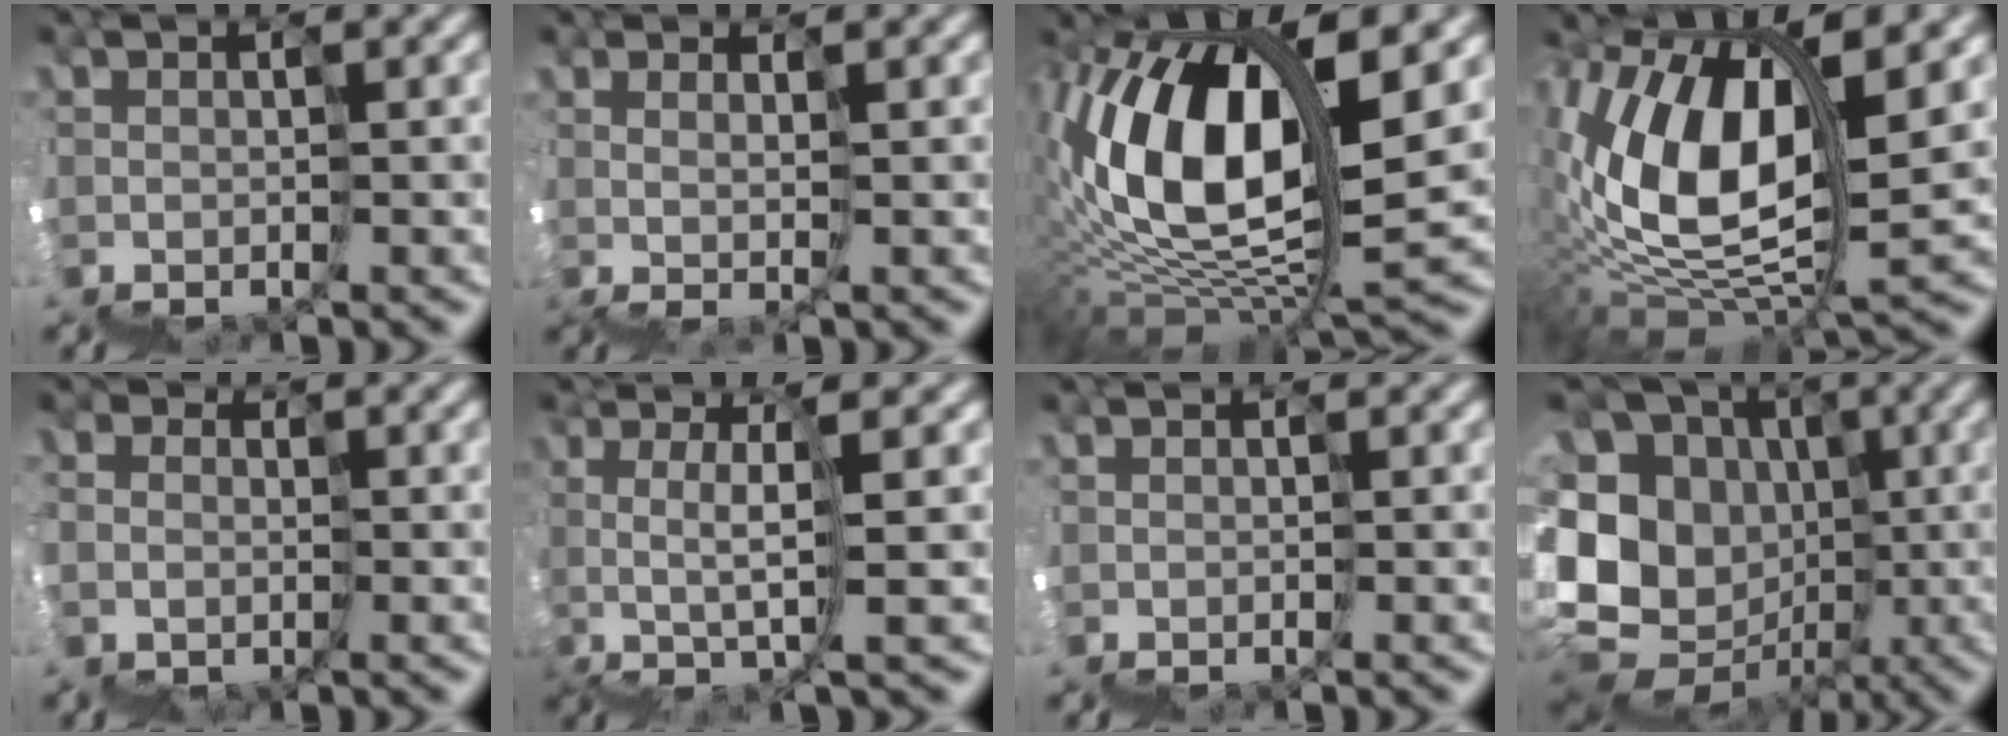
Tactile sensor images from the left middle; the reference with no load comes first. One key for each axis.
{"total": 1.1, "fx": 0.8, "fy": -0.7, "fz": 0.2, "tx": 0.017, "ty": 0.016, "tz": 0.015}
{"total": 6.9, "fx": 2.8, "fy": 2.8, "fz": 5.7, "tx": -0.118, "ty": 0.016, "tz": 0.045}
{"total": 7.5, "fx": 3.0, "fy": 3.6, "fz": 5.9, "tx": -0.141, "ty": 0.017, "tz": 0.050}
{"total": 2.4, "fx": -0.7, "fy": 2.3, "fz": -0.5, "tx": -0.001, "ty": -0.009, "tz": -0.015}
{"total": 2.0, "fx": 0.8, "fy": -0.9, "fz": 1.6, "tx": -0.036, "ty": 0.015, "tz": 0.001}
{"total": 0.0}
{"total": 12.1, "fx": -1.8, "fy": 11.5, "fz": 3.2, "tx": -0.101, "ty": 0.036, "tz": -0.059}